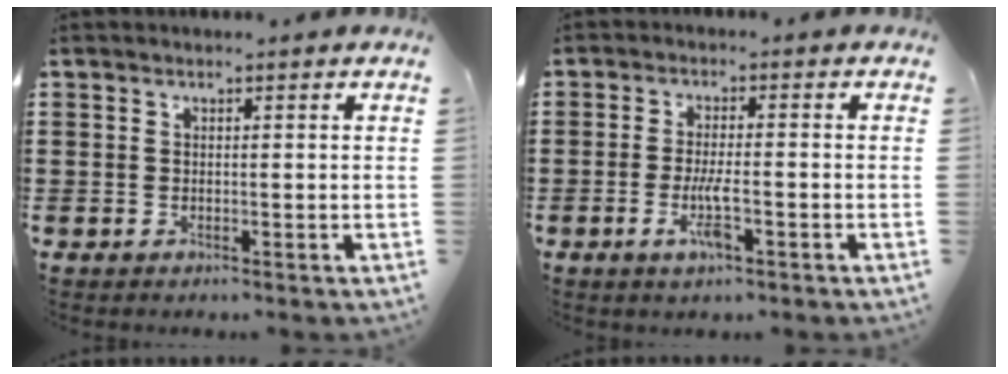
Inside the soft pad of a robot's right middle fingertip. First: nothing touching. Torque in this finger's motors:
{"motor_torque": [0.48, 0.42, 0.18, 0.05]}